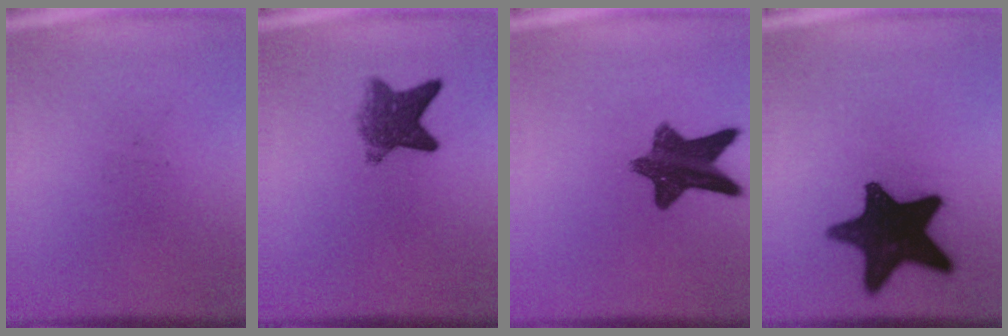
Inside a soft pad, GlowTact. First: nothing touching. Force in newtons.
{"total": 6.1}
{"total": 10.9}
{"total": 17.6}